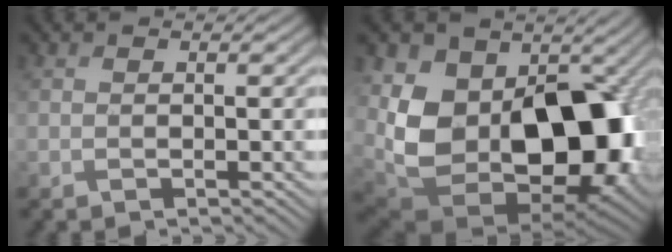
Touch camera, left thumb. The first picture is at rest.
{"total": 18.8, "force": [0.8, 12.9, 13.7], "torque": [-0.272, -0.043, 0.041]}